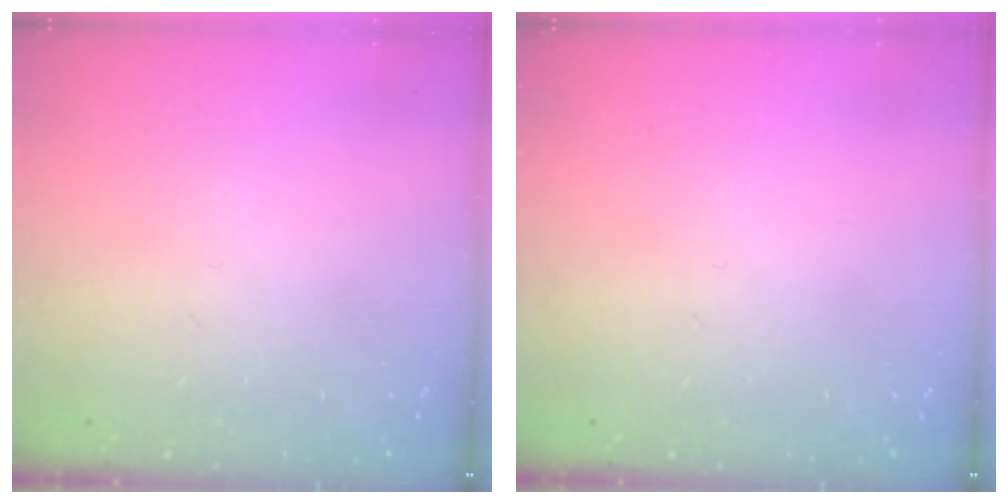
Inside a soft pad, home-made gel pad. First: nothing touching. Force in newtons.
{"total": 0.0}